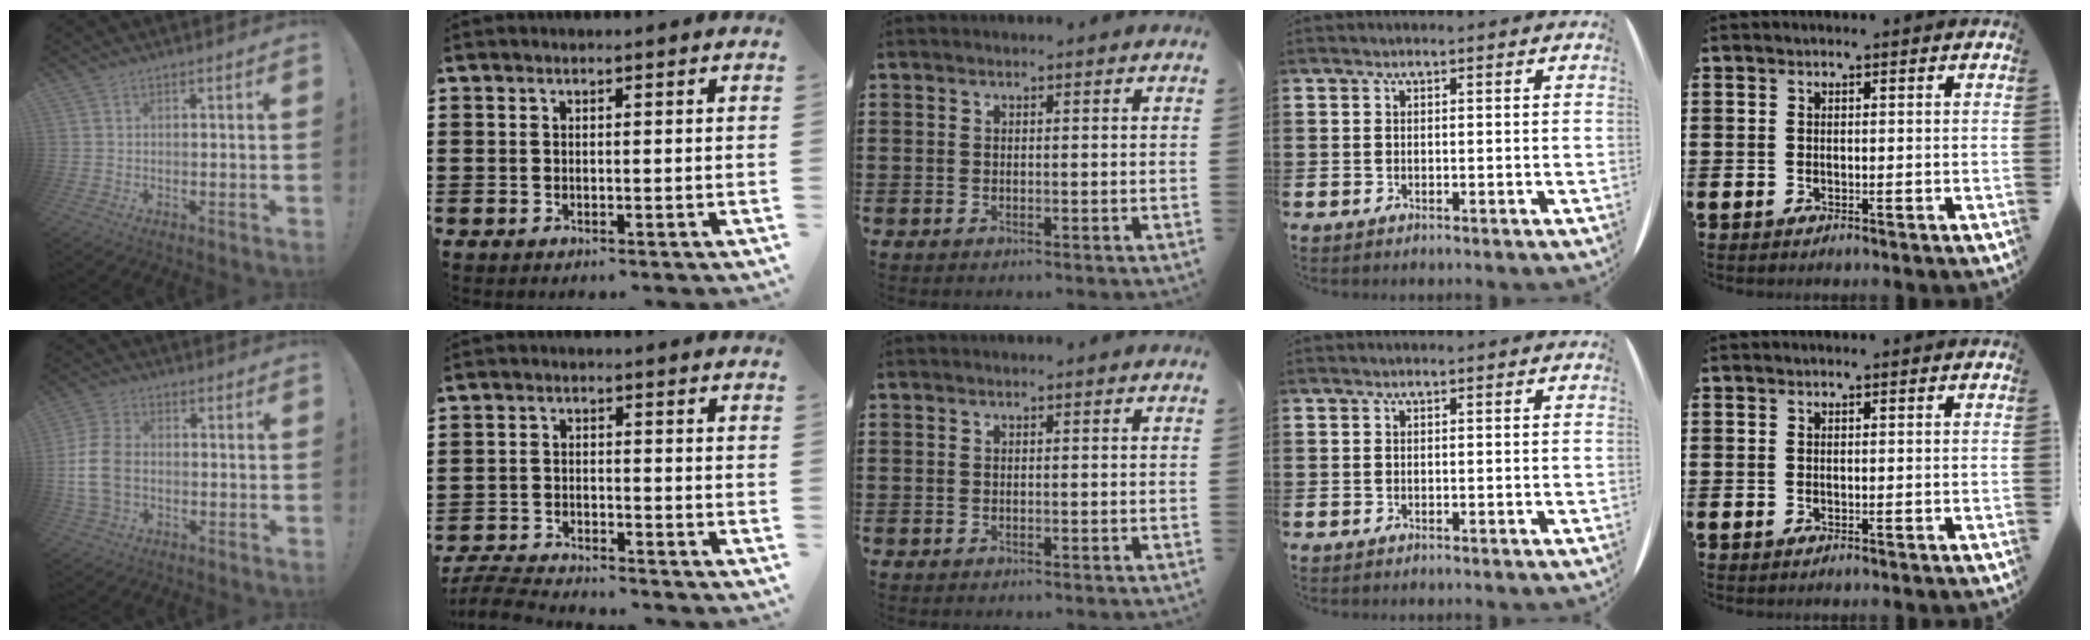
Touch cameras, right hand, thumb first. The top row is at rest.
{"thumb": {"total": 11.3, "force": [-1.6, 8.1, 7.8], "torque": [-0.163, 0.008, -0.026]}, "index": {"total": 4.7, "force": [-4.7, 0.3, 0.8], "torque": [-0.033, -0.005, -0.098]}}